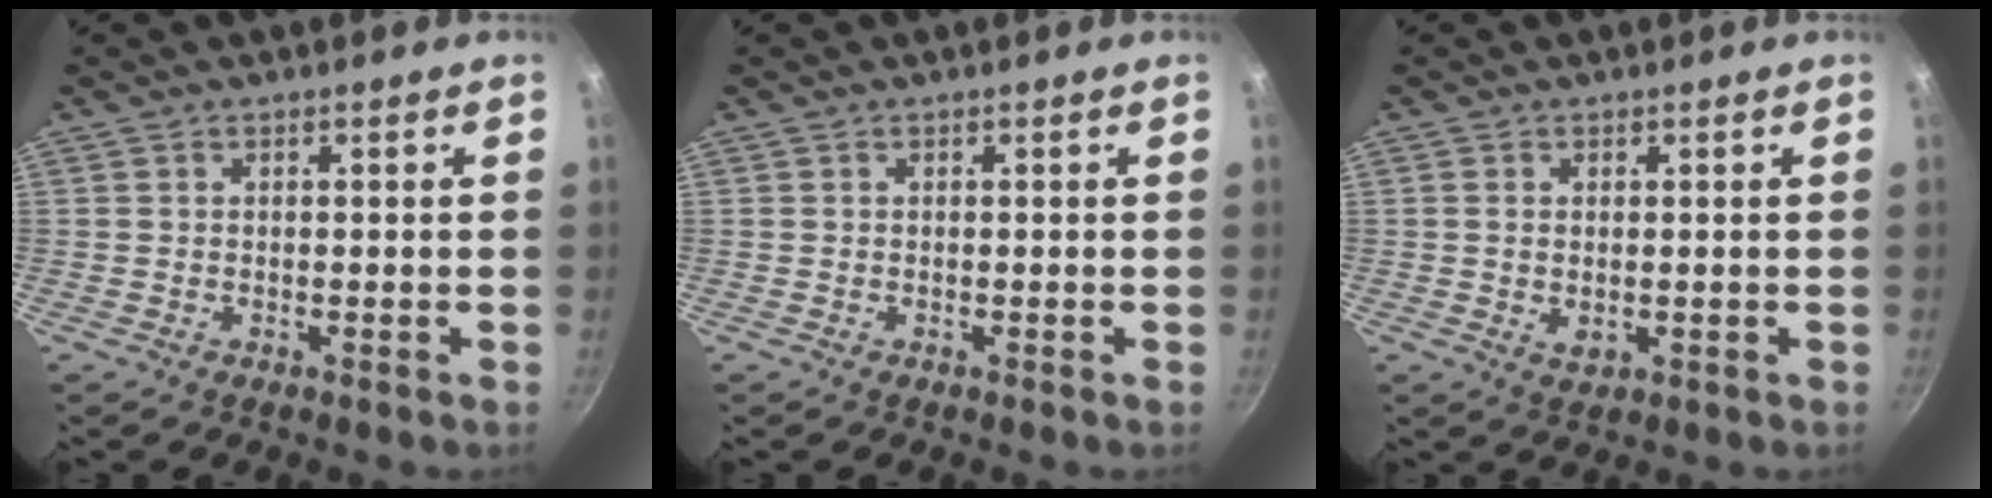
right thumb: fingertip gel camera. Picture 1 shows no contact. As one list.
[{"total": 0.0}, {"total": 2.5, "force": [0.0, 1.6, 2.0], "torque": [-0.034, -0.005, 0.002]}]